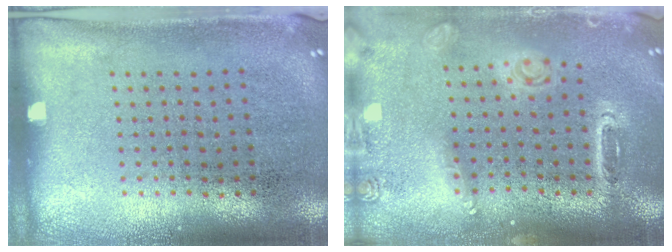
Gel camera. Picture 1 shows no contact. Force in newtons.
{"total": 1.5, "press": 1.5, "slide": 0.1}